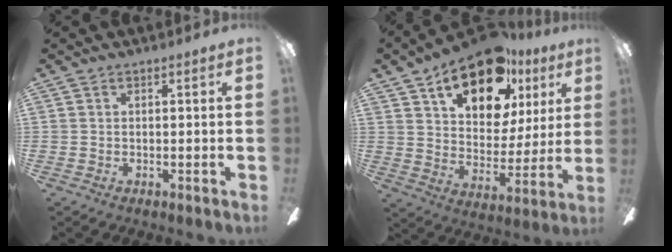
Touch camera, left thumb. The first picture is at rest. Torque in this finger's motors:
{"motor_torque": [0.41, 0.80, 1.35, -1.42, 0.15]}